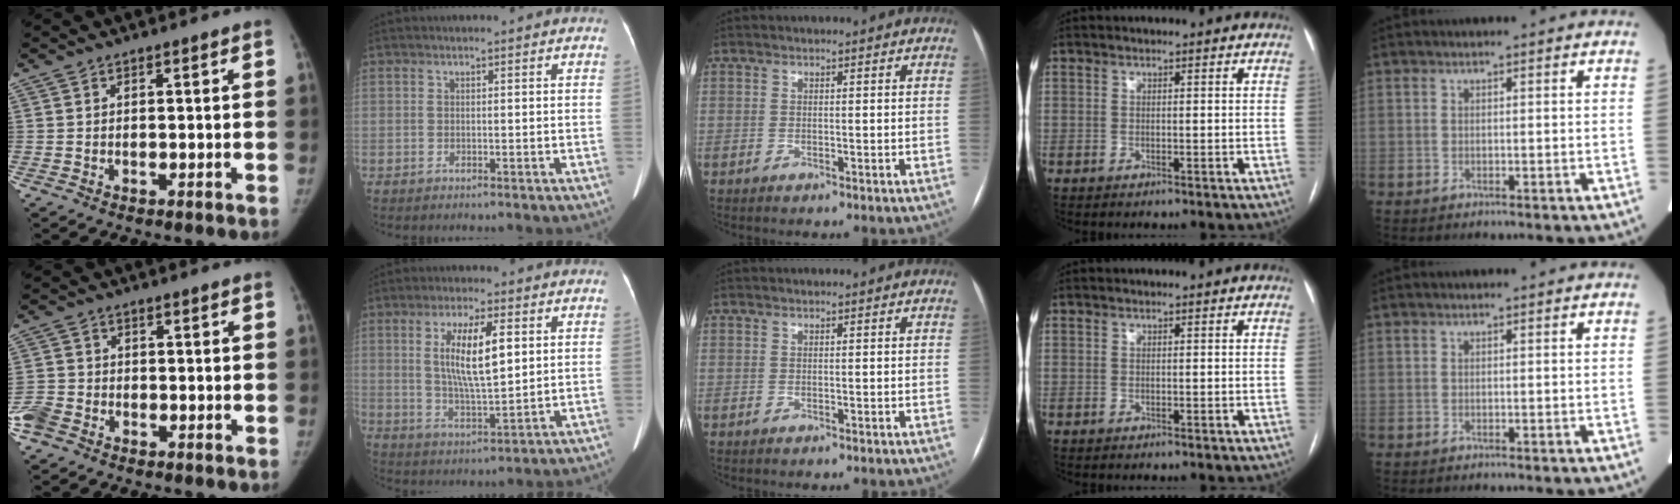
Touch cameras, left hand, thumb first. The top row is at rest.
{"thumb": {"total": 5.1, "force": [-2.9, 3.7, 2.1], "torque": [-0.051, 0.009, -0.060]}, "index": {"total": 9.6, "force": [2.3, 2.1, 9.1], "torque": [-0.172, -0.009, 0.046]}}